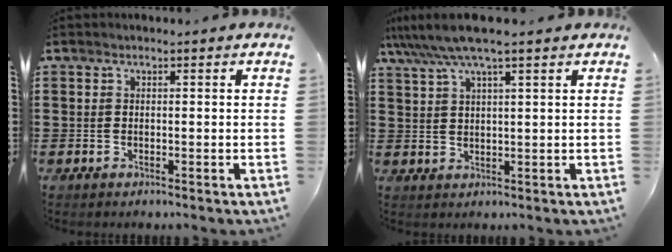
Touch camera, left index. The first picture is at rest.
{"total": 6.2, "force": [4.6, 0.3, 4.1], "torque": [-0.092, -0.007, 0.082]}